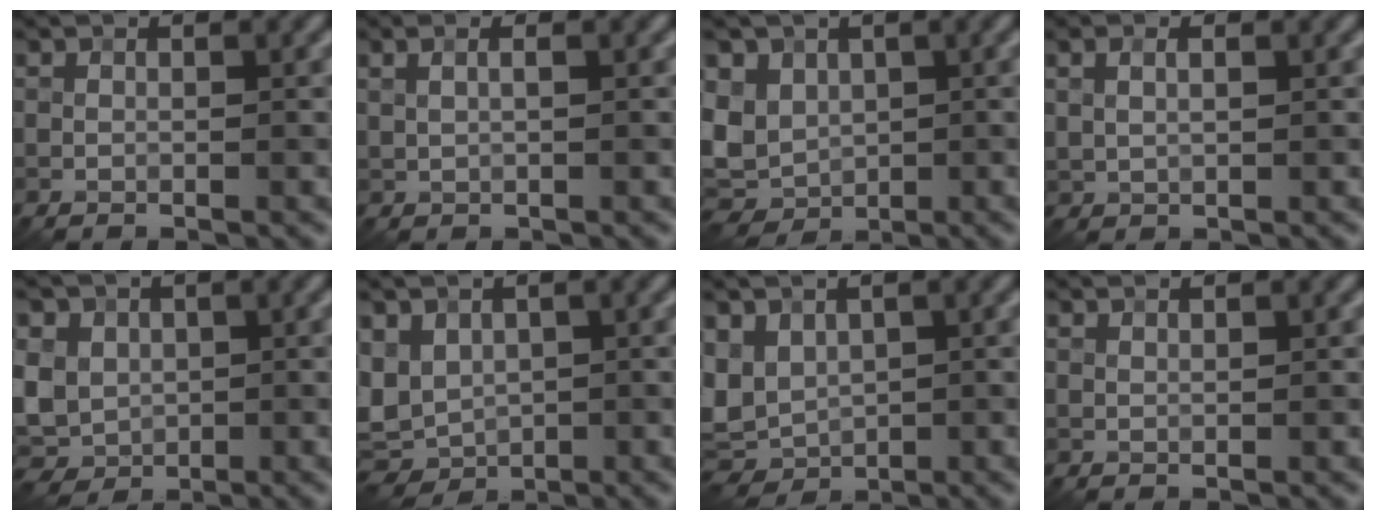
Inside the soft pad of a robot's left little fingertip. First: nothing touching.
{"total": 1.1, "force": [0.7, 0.2, 0.8], "torque": [-0.017, -0.003, 0.014]}
{"total": 5.6, "force": [0.0, 4.6, 3.2], "torque": [-0.071, -0.001, -0.009]}
{"total": 1.7, "force": [1.0, 0.9, 1.1], "torque": [-0.024, 0.001, 0.023]}
{"total": 6.3, "force": [0.6, 5.3, 3.3], "torque": [-0.080, 0.011, -0.006]}
{"total": 4.7, "force": [-0.6, 3.6, 2.9], "torque": [-0.066, -0.001, -0.012]}
{"total": 4.4, "force": [-0.2, 3.4, 2.8], "torque": [-0.062, 0.000, -0.003]}
{"total": 0.7, "force": [0.6, -0.1, 0.0], "torque": [-0.001, 0.000, 0.013]}